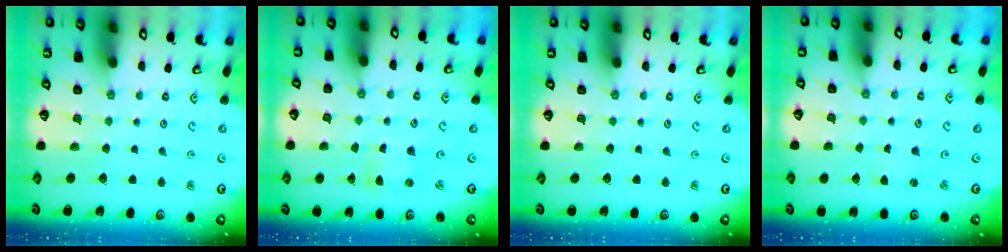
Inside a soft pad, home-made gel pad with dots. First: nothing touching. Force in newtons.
{"total": 0.0}
{"total": 0.0}
{"total": 1.0, "press": 1.0, "slide": 0.2}